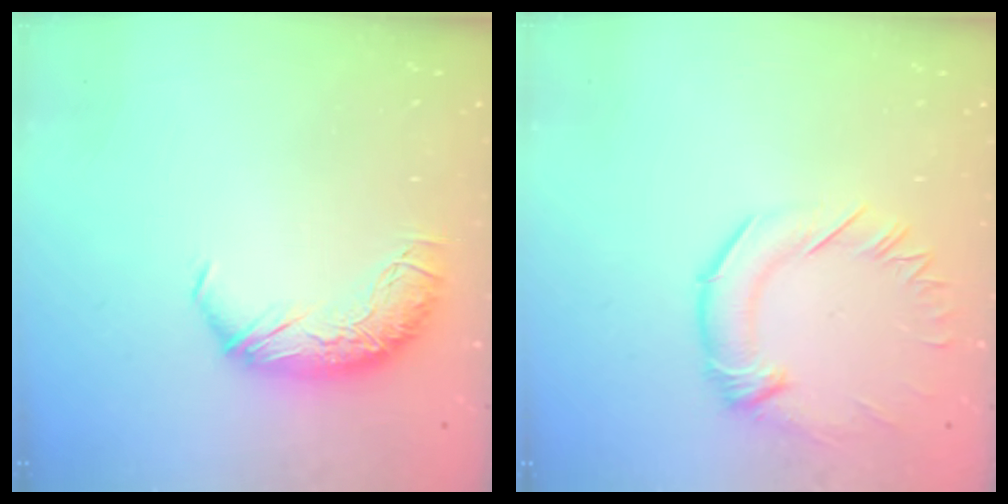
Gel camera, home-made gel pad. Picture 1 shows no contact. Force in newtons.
{"total": 1.1, "press": 0.3, "slide": 1.0}